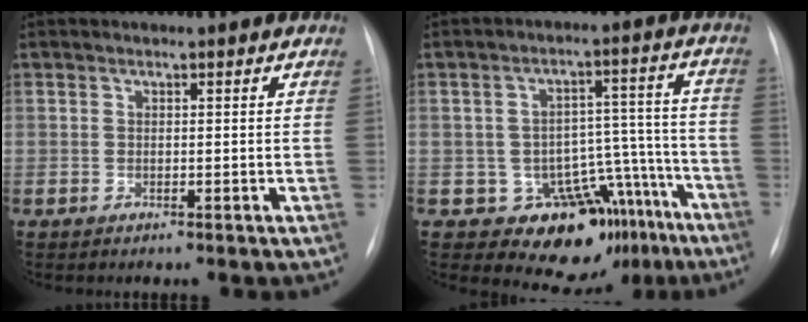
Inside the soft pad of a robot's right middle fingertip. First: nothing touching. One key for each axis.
{"total": 12.5, "fx": -8.0, "fy": 8.4, "fz": 4.5, "tx": -0.011, "ty": 0.080, "tz": -0.099}